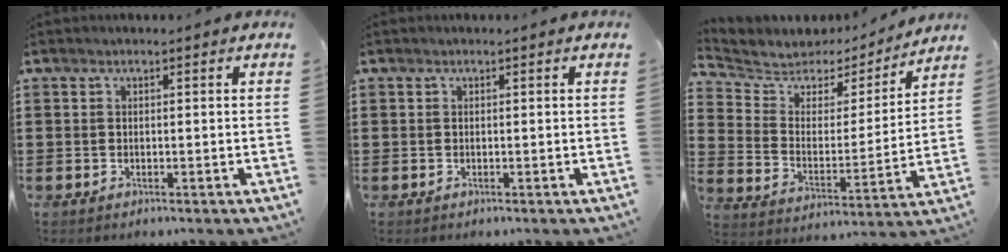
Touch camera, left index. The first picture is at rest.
{"total": 0.0}
{"total": 5.1, "force": [4.4, 2.5, 0.0], "torque": [-0.041, -0.035, 0.073]}